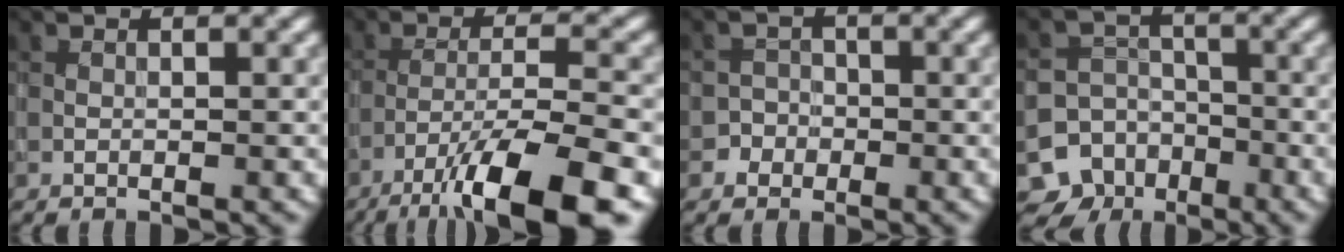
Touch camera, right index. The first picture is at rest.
{"total": 10.4, "force": [-6.5, 2.4, 7.7], "torque": [-0.137, -0.001, -0.111]}
{"total": 2.6, "force": [-1.3, 2.2, -0.2], "torque": [0.036, 0.005, -0.030]}
{"total": 9.5, "force": [-5.9, 7.4, 1.0], "torque": [-0.011, -0.027, -0.105]}